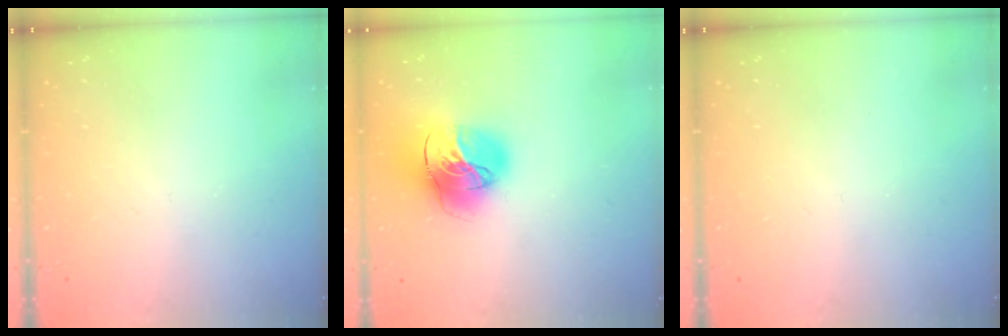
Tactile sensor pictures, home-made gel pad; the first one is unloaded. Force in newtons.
{"total": 20.1, "press": 20.0, "slide": 2.1}
{"total": 0.0}